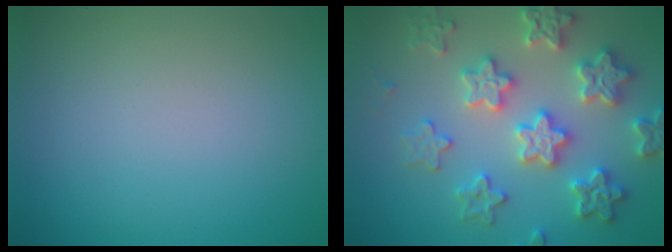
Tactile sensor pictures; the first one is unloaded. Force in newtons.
{"total": 6.1, "press": 6.0, "slide": 1.3}